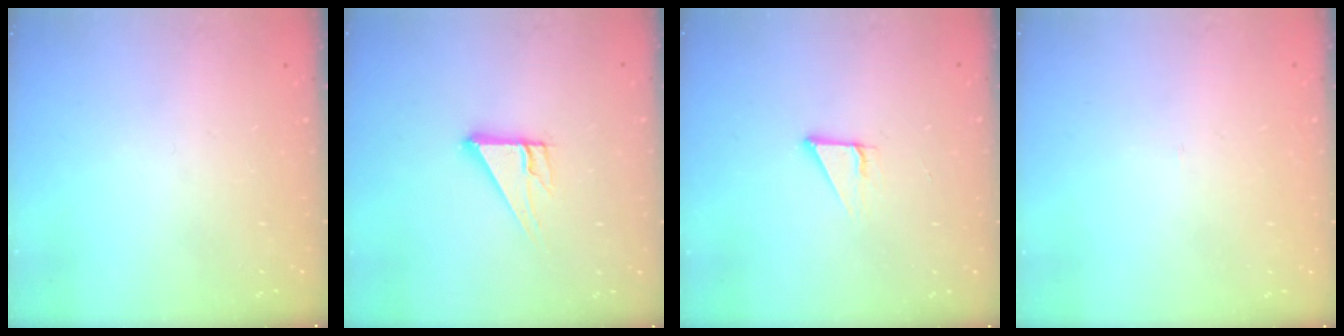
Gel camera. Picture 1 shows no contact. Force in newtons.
{"total": 8.5, "press": 8.4, "slide": 0.8}
{"total": 2.9, "press": 2.9, "slide": 0.2}
{"total": 1.5, "press": 1.5, "slide": 0.1}